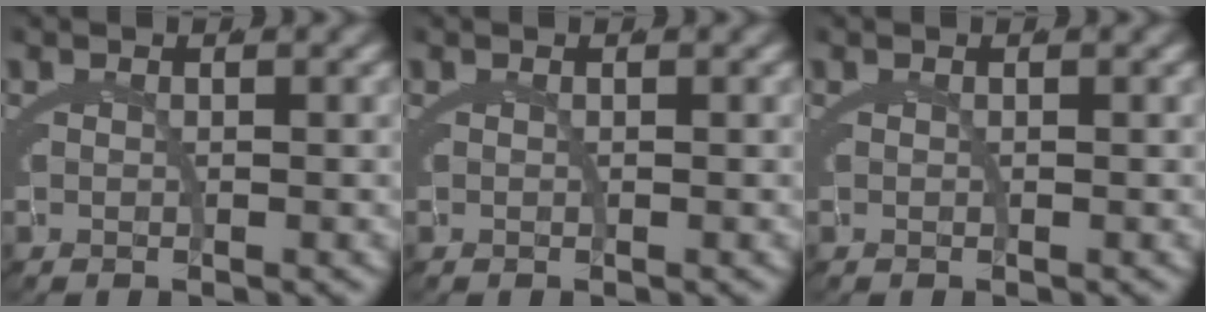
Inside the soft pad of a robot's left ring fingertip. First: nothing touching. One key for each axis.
{"total": 0.0}
{"total": 0.0}